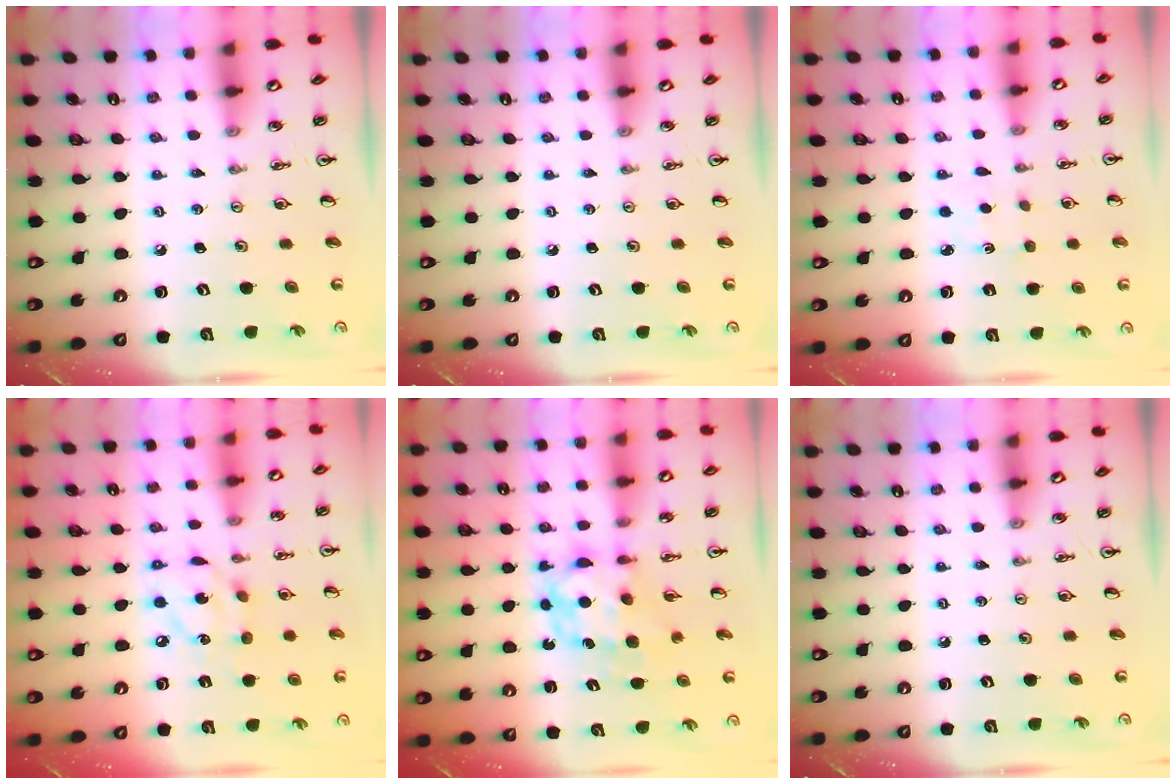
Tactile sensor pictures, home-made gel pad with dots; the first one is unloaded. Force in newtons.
{"total": 0.0}
{"total": 1.3, "press": 1.3, "slide": 0.3}
{"total": 9.9, "press": 9.9, "slide": 0.4}
{"total": 6.7, "press": 6.7, "slide": 0.2}
{"total": 0.0}